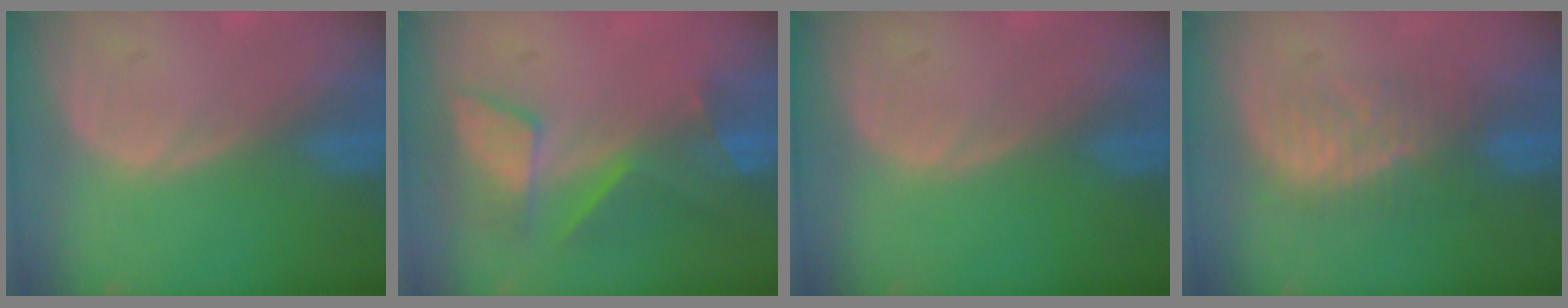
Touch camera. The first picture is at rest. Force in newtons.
{"total": 8.5, "press": 7.2, "slide": 4.5}
{"total": 0.0}
{"total": 6.2, "press": 6.0, "slide": 1.5}